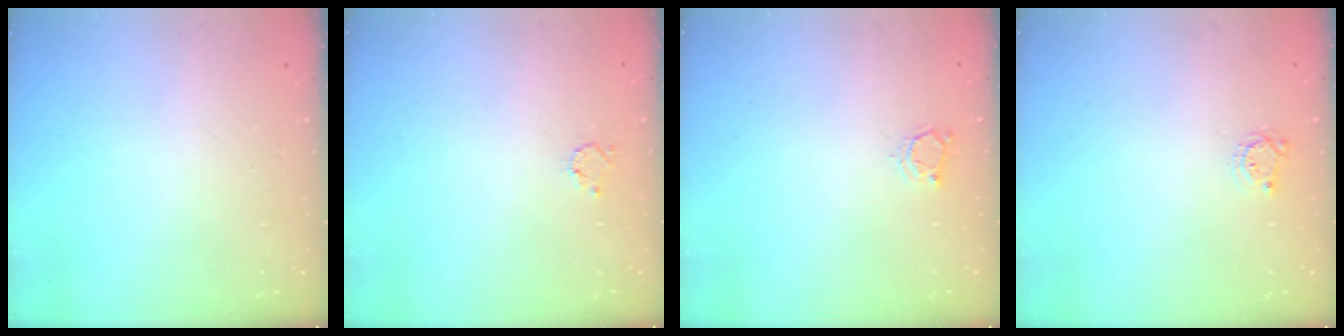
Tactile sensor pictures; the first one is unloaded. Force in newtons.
{"total": 2.6, "press": 2.6, "slide": 0.4}
{"total": 3.3, "press": 3.3, "slide": 0.4}
{"total": 3.6, "press": 3.6, "slide": 0.3}